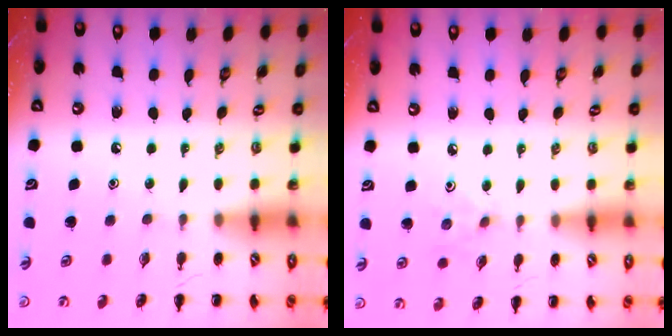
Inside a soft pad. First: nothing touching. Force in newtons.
{"total": 3.2, "press": 2.9, "slide": 1.2}